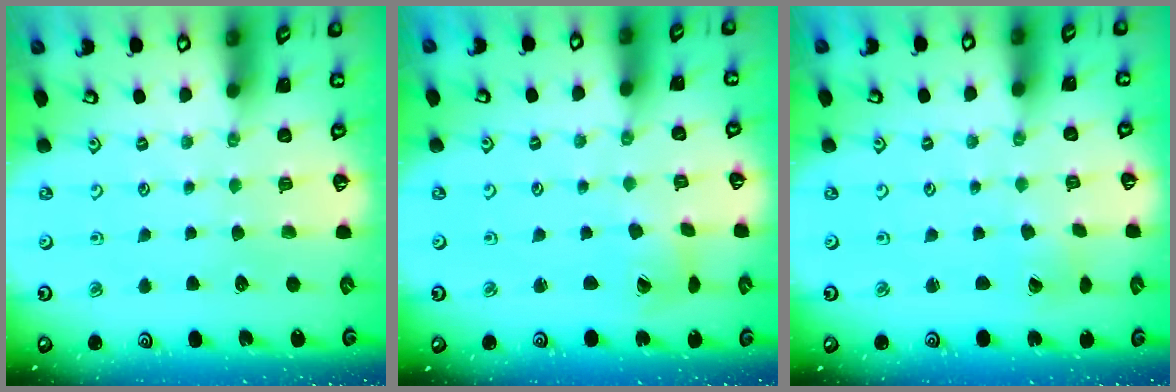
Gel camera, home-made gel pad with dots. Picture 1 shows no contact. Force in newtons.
{"total": 2.2, "press": 2.2, "slide": 0.4}
{"total": 0.0}